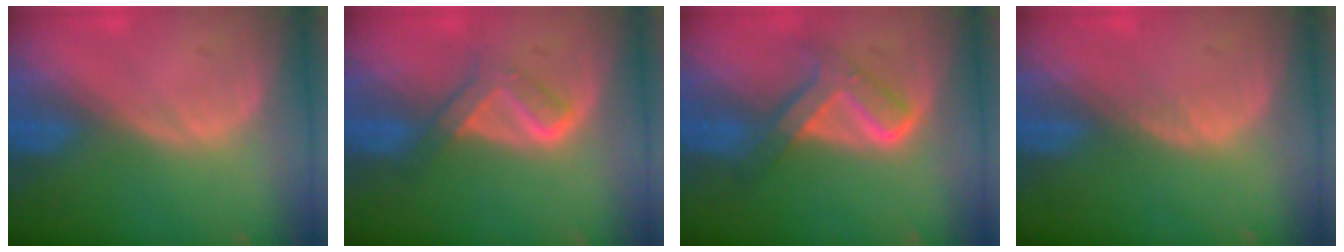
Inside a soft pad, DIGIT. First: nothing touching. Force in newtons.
{"total": 4.6, "press": 4.5, "slide": 0.6}
{"total": 6.1, "press": 6.1, "slide": 0.2}
{"total": 0.5, "press": 0.5, "slide": 0.1}